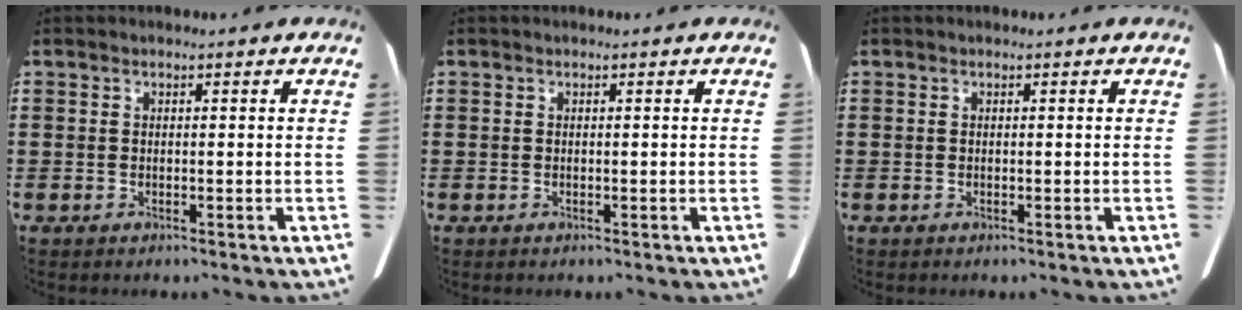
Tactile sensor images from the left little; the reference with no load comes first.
{"total": 0.0}
{"total": 0.0}